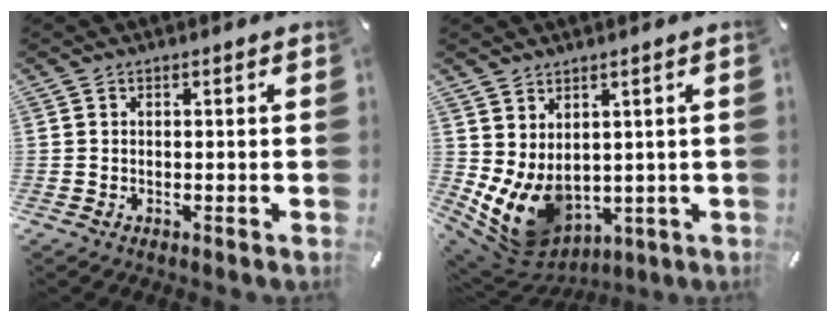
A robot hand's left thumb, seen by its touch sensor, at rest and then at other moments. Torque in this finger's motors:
{"motor_torque": [2.15, 2.34, 0.95, -0.92, 0.34]}